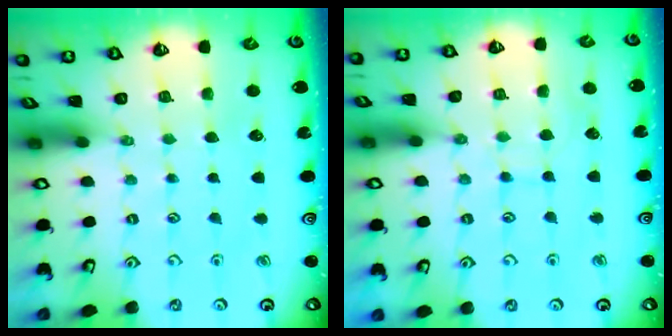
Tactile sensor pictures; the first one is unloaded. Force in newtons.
{"total": 7.8, "press": 7.7, "slide": 0.6}